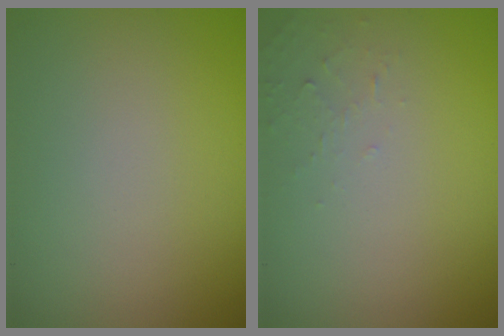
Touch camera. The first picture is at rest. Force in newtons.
{"total": 0.9, "press": 0.9, "slide": 0.1}